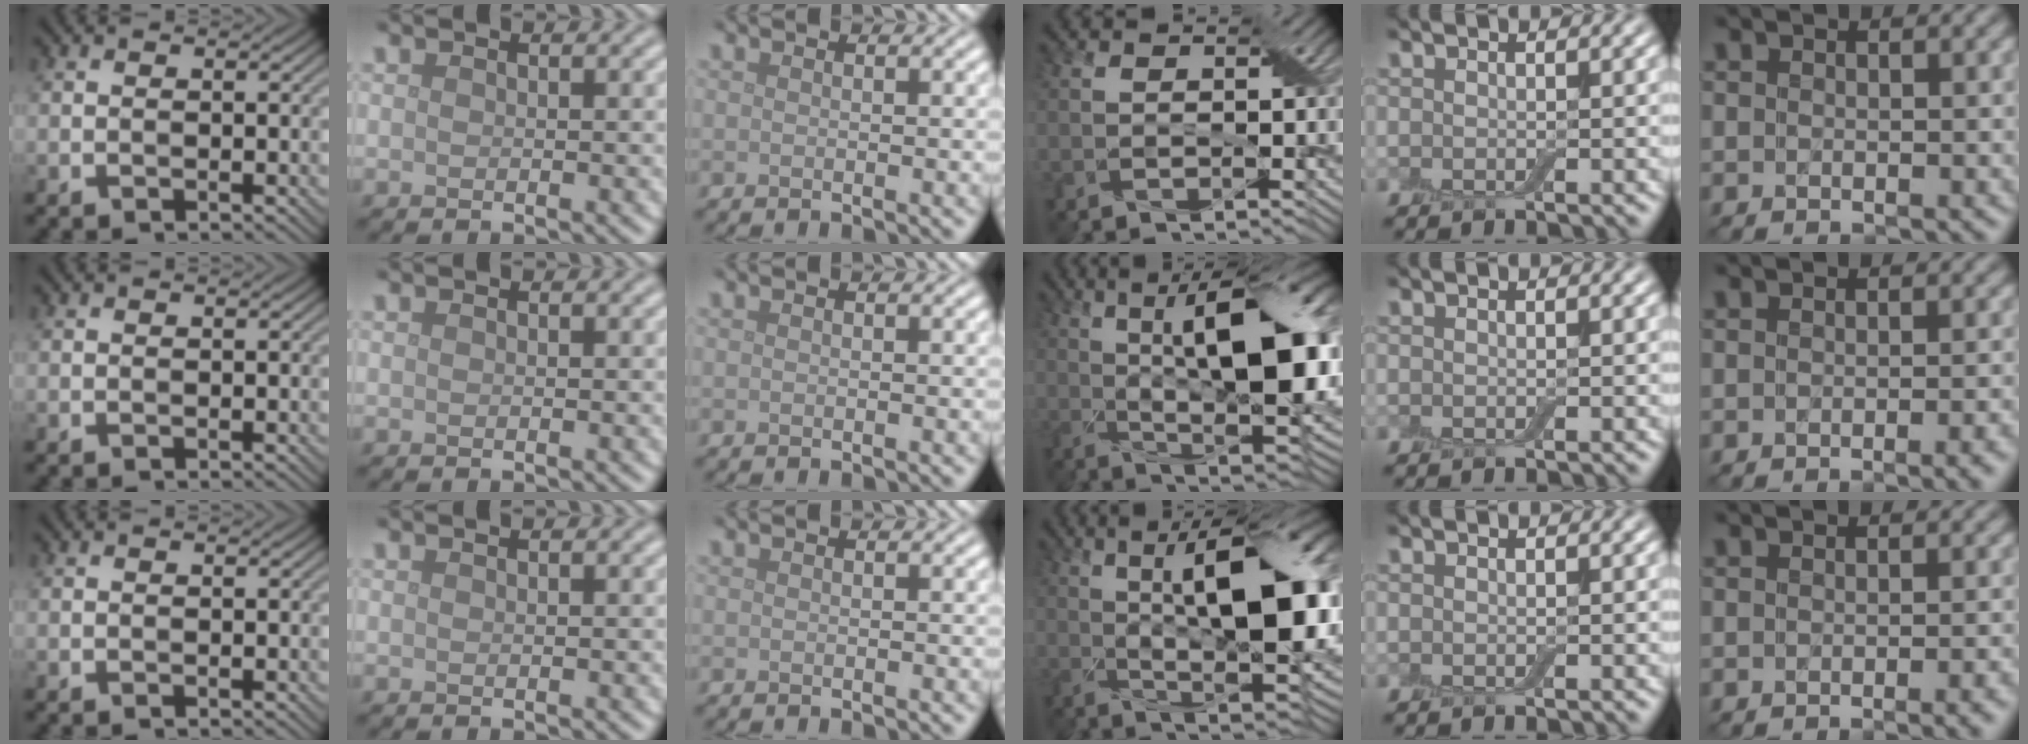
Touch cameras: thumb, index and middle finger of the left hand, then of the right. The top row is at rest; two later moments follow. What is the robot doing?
{"motion": "close", "object": "airpods case & airpods"}